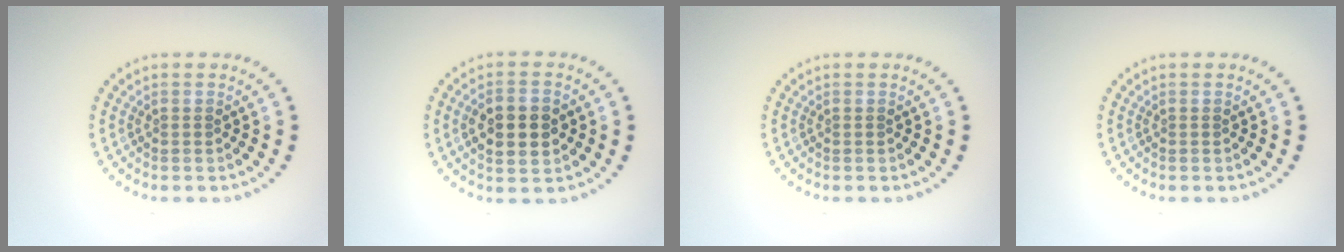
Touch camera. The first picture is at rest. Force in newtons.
{"total": 4.5, "press": 4.5, "slide": 0.3}
{"total": 0.0}
{"total": 0.0}